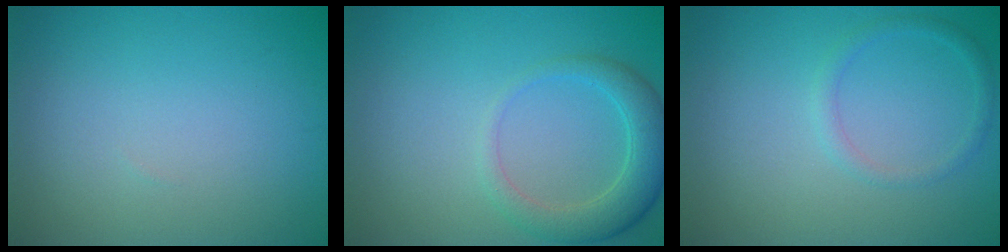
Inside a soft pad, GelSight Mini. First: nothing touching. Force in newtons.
{"total": 3.6, "press": 3.5, "slide": 0.5}
{"total": 1.3, "press": 1.3, "slide": 0.1}